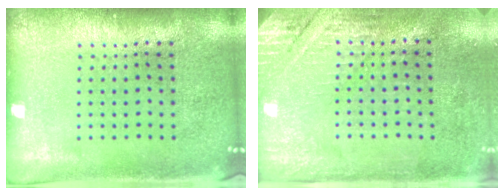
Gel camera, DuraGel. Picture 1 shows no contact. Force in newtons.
{"total": 2.8, "press": 2.6, "slide": 0.9}